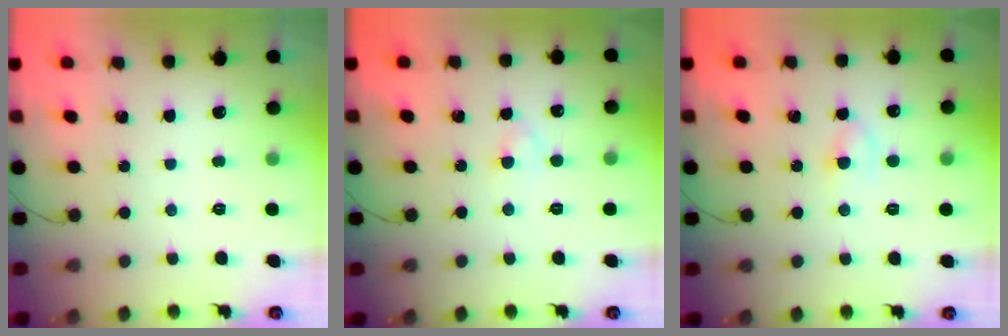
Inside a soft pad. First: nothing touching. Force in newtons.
{"total": 1.9, "press": 1.7, "slide": 1.0}
{"total": 3.2, "press": 3.0, "slide": 1.2}